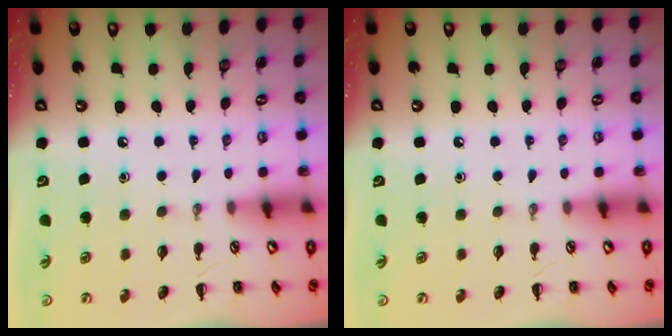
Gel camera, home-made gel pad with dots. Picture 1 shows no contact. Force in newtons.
{"total": 0.0}